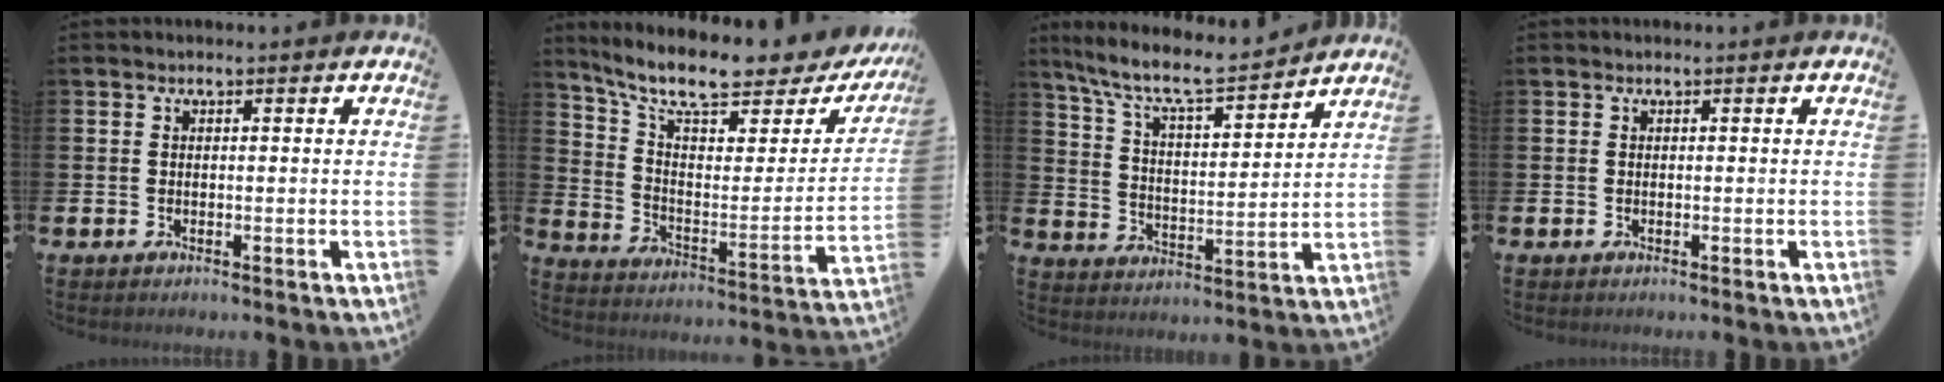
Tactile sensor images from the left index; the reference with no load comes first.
{"total": 10.2, "force": [8.3, 2.6, 5.4], "torque": [-0.125, -0.060, 0.138]}
{"total": 9.0, "force": [8.1, 1.3, 3.7], "torque": [-0.106, -0.052, 0.140]}
{"total": 0.0}